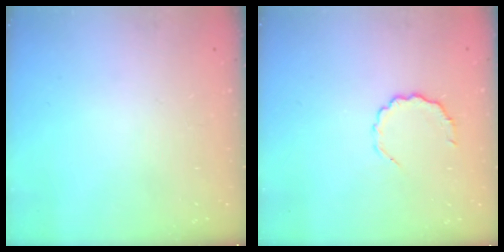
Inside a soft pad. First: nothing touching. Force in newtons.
{"total": 5.1, "press": 4.9, "slide": 1.4}